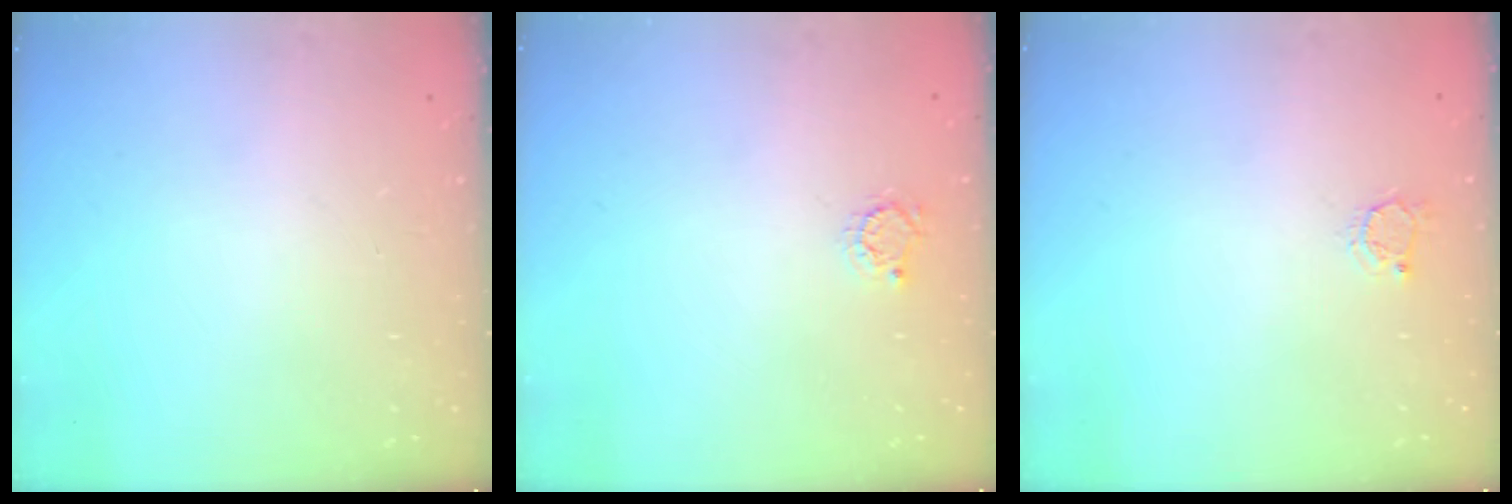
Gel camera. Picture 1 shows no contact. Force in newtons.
{"total": 2.7, "press": 2.7, "slide": 0.4}
{"total": 3.0, "press": 3.0, "slide": 0.4}